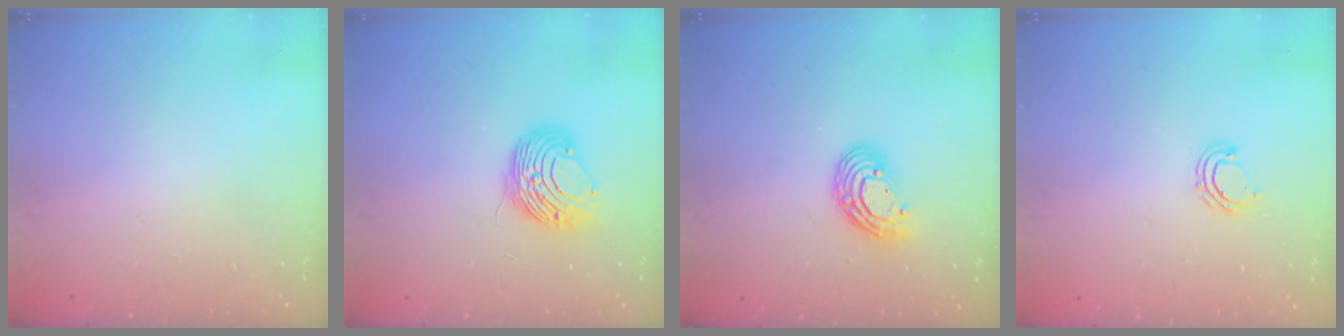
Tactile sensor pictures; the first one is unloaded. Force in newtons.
{"total": 9.3, "press": 9.3, "slide": 0.3}
{"total": 9.8, "press": 9.8, "slide": 0.6}
{"total": 5.6, "press": 5.4, "slide": 1.4}